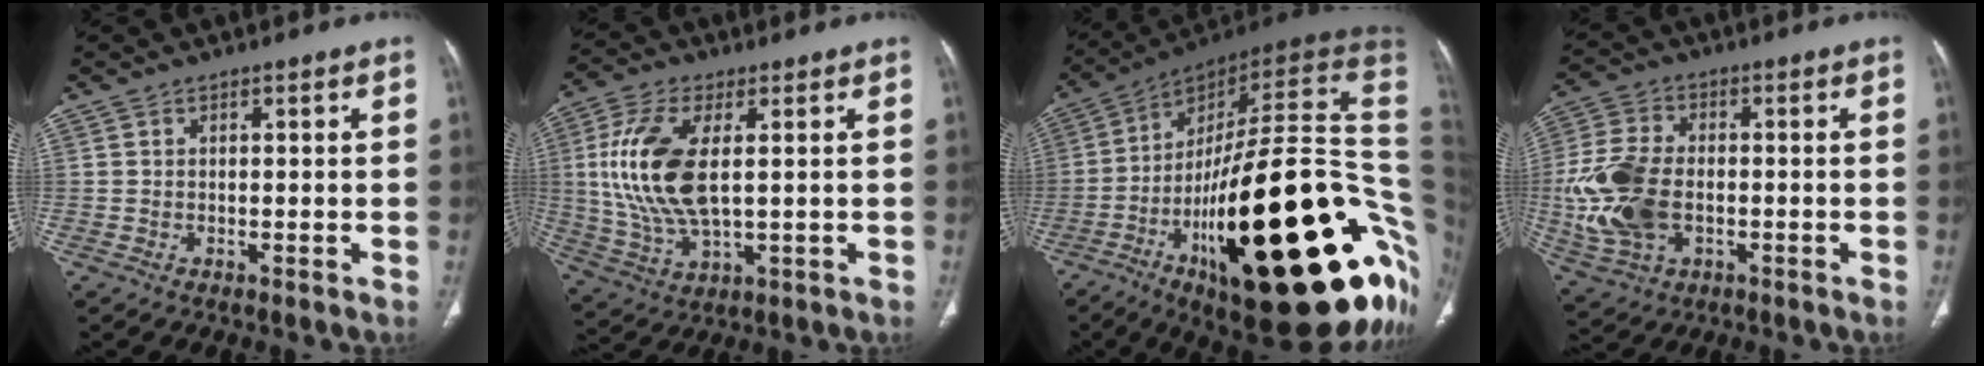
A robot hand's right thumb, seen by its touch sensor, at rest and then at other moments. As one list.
[{"total": 15.0, "force": [1.9, 7.2, 13.0], "torque": [-0.278, -0.008, 0.043]}, {"total": 45.9, "force": [-9.9, 15.2, 42.2], "torque": [-0.519, 0.069, -0.150]}, {"total": 14.4, "force": [-1.9, 9.2, 10.9], "torque": [-0.237, 0.007, -0.029]}]